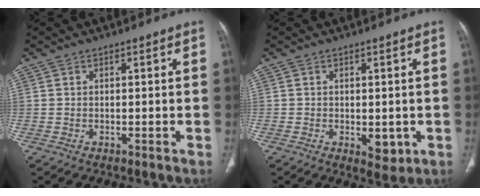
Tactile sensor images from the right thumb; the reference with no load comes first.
{"total": 3.8, "force": [-0.8, 2.1, 3.1], "torque": [-0.029, -0.007, -0.001]}